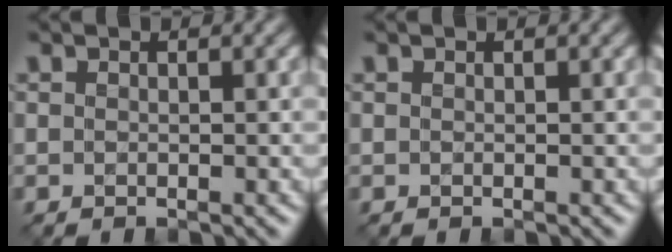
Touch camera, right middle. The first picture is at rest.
{"total": 0.0}